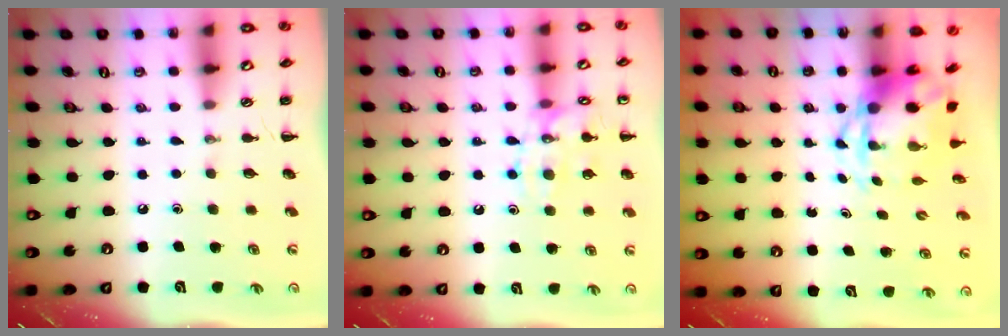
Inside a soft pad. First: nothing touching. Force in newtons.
{"total": 12.8, "press": 12.8, "slide": 0.8}
{"total": 4.3, "press": 4.1, "slide": 1.1}